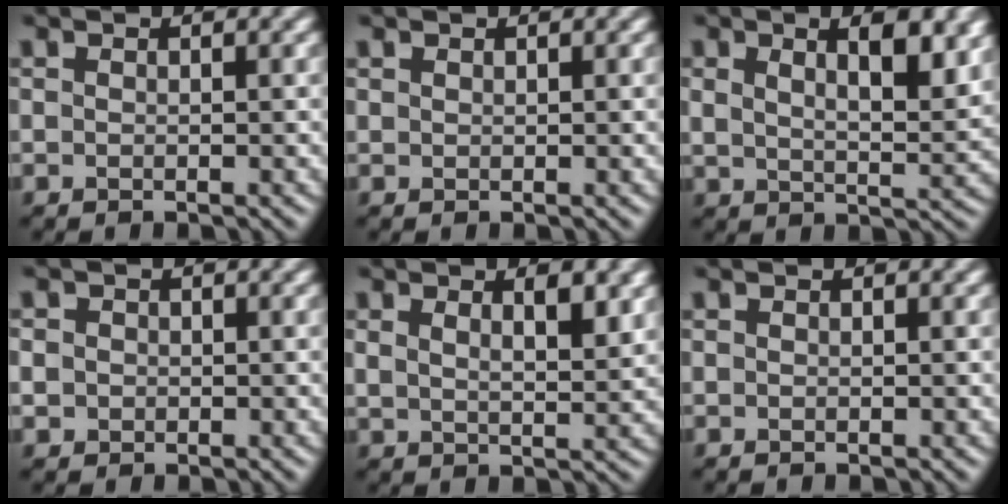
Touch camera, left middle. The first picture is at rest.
{"total": 0.0}
{"total": 5.7, "force": [2.8, 2.0, 4.5], "torque": [-0.066, -0.004, 0.045]}
{"total": 2.1, "force": [0.4, 1.9, 0.8], "torque": [-0.005, 0.012, -0.002]}
{"total": 3.4, "force": [1.8, 1.1, 2.6], "torque": [-0.042, -0.005, 0.033]}
{"total": 0.0}